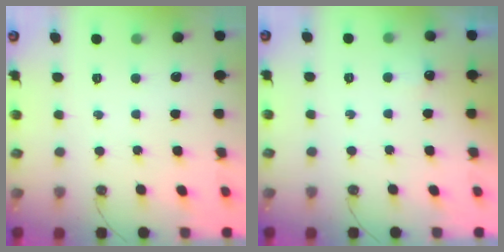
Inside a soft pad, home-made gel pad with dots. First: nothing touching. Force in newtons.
{"total": 12.6, "press": 3.9, "slide": 12.0}